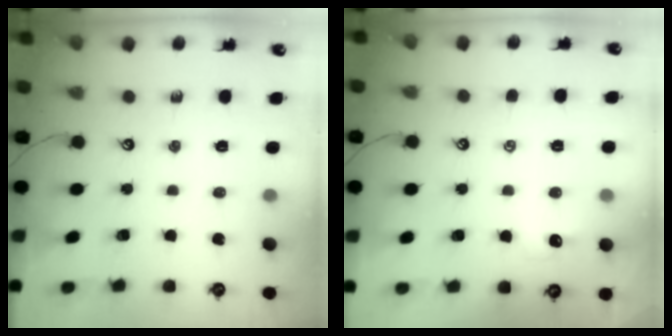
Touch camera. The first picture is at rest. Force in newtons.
{"total": 1.0, "press": 0.9, "slide": 0.4}